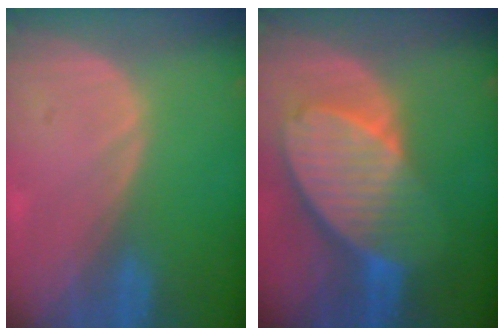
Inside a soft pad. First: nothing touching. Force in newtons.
{"total": 10.3, "press": 8.9, "slide": 5.1}